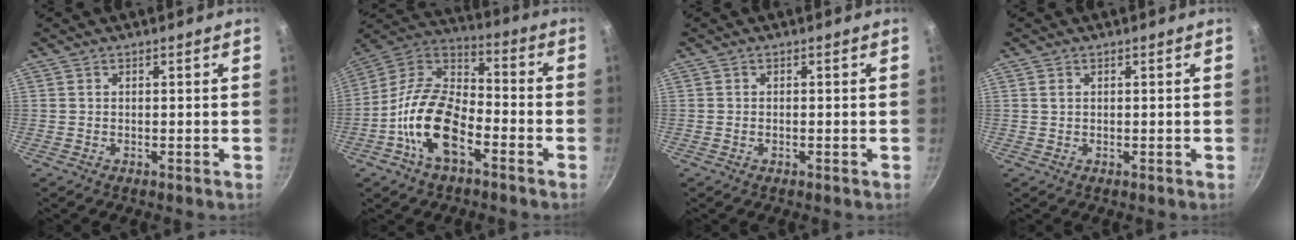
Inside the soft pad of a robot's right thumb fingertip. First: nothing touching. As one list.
[{"total": 16.4, "force": [-6.6, 8.7, 12.1], "torque": [-0.208, 0.053, -0.143]}, {"total": 0.6, "force": [-0.2, 0.3, 0.4], "torque": [-0.010, 0.003, -0.005]}, {"total": 0.9, "force": [0.4, 0.6, 0.6], "torque": [-0.011, 0.002, 0.006]}]